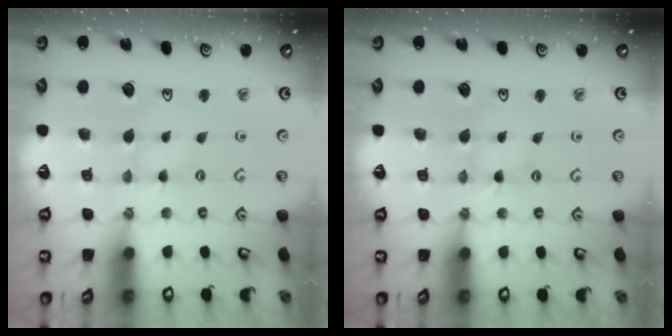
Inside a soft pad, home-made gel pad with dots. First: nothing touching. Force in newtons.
{"total": 0.0}